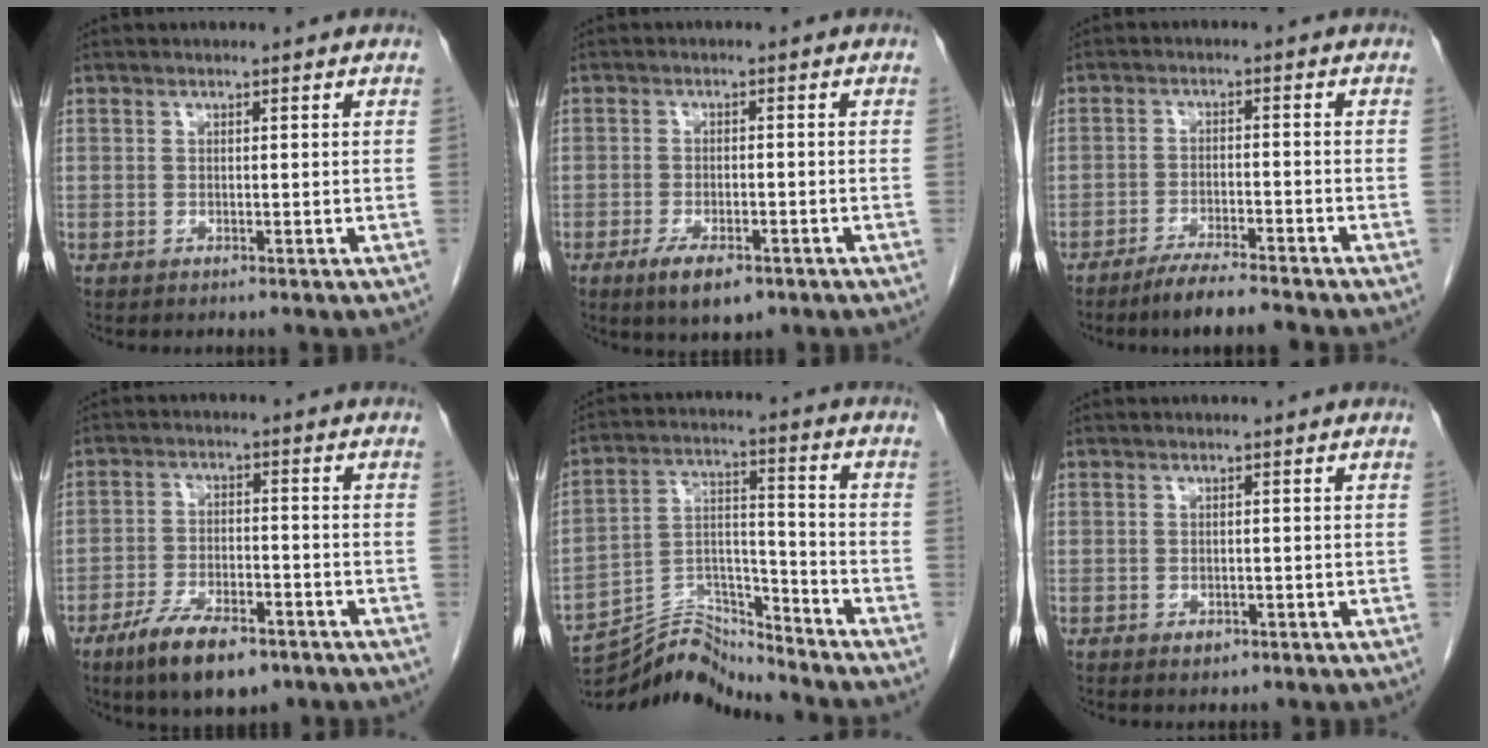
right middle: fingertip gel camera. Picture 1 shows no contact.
{"total": 5.4, "force": [-3.2, 2.0, 3.9], "torque": [-0.067, -0.006, -0.044]}
{"total": 5.7, "force": [-4.9, -0.2, 2.9], "torque": [-0.045, -0.016, -0.087]}
{"total": 9.7, "force": [-6.4, 3.4, 6.4], "torque": [-0.112, -0.008, -0.107]}
{"total": 11.5, "force": [-11.5, -0.2, 0.3], "torque": [-0.010, 0.039, -0.212]}
{"total": 1.2, "force": [-0.6, 0.8, 0.7], "torque": [-0.007, 0.002, -0.002]}